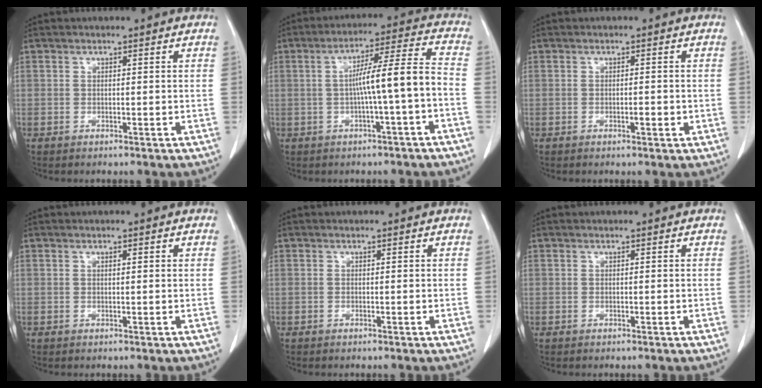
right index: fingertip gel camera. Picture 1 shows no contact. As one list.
[{"total": 8.9, "force": [-1.7, -0.5, 8.7], "torque": [-0.143, 0.024, -0.024]}, {"total": 1.4, "force": [-0.4, 0.4, 1.3], "torque": [-0.020, 0.001, -0.005]}, {"total": 0.6, "force": [0.3, 0.1, 0.5], "torque": [-0.011, 0.001, 0.004]}, {"total": 0.0}, {"total": 0.0}]